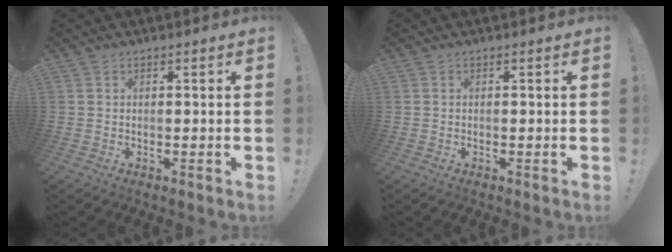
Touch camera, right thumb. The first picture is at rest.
{"total": 0.0}